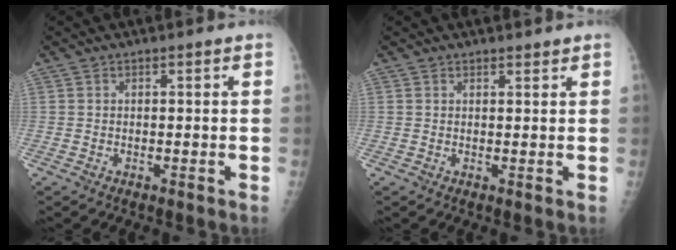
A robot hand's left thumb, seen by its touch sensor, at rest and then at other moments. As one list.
[{"total": 1.1, "force": [1.0, 0.4, 0.2], "torque": [0.004, -0.008, 0.014]}]